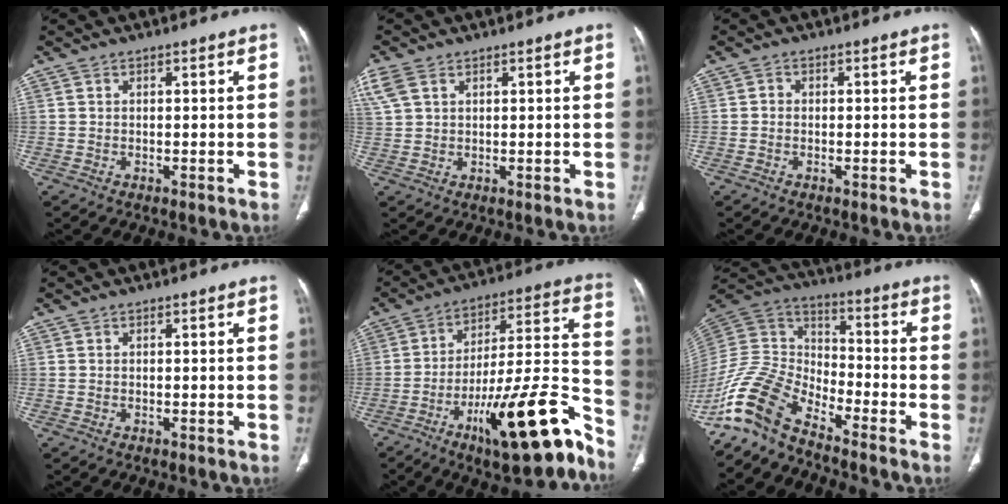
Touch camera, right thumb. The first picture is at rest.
{"total": 5.5, "force": [2.8, 3.4, 3.3], "torque": [-0.097, 0.014, 0.067]}
{"total": 0.8, "force": [-0.1, 0.8, 0.3], "torque": [0.001, 0.003, -0.006]}
{"total": 0.0}
{"total": 23.0, "force": [-13.6, 5.5, 17.7], "torque": [-0.230, 0.096, -0.209]}
{"total": 13.5, "force": [-10.7, 5.1, 6.5], "torque": [-0.134, 0.082, -0.223]}